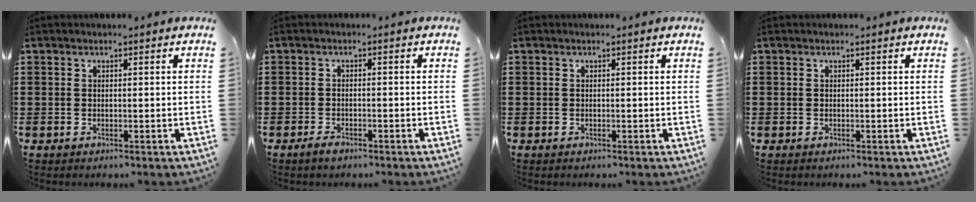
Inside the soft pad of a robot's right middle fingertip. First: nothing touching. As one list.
[{"total": 1.4, "force": [-1.1, 0.6, 0.7], "torque": [-0.016, 0.001, -0.022]}, {"total": 0.0}, {"total": 0.0}]